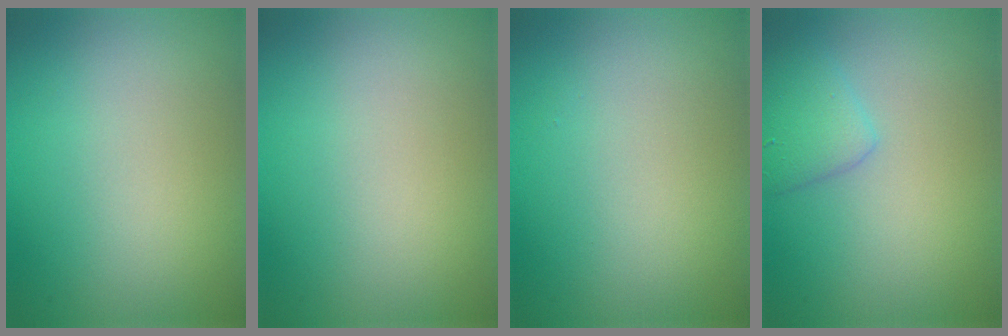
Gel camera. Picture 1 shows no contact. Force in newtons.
{"total": 0.0}
{"total": 0.0}
{"total": 2.2, "press": 2.2, "slide": 0.1}